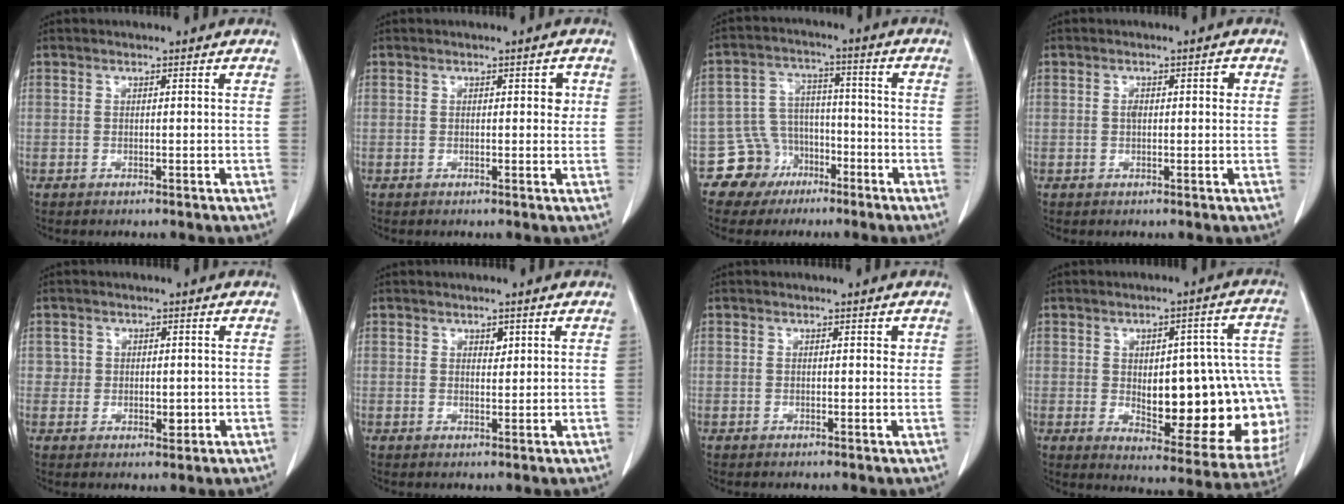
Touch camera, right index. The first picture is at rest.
{"total": 1.7, "force": [0.4, 0.9, 1.5], "torque": [-0.015, 0.008, 0.004]}
{"total": 7.0, "force": [-3.8, 5.9, 0.0], "torque": [0.015, 0.018, -0.059]}
{"total": 2.2, "force": [0.3, 1.0, 2.0], "torque": [-0.032, 0.013, 0.005]}
{"total": 2.7, "force": [0.0, 2.3, 1.3], "torque": [-0.009, 0.002, 0.001]}
{"total": 1.3, "force": [1.0, 0.3, 0.8], "torque": [-0.016, -0.006, 0.018]}
{"total": 1.0, "force": [0.3, 0.6, 0.7], "torque": [-0.006, 0.004, 0.004]}
{"total": 23.0, "force": [-2.3, 8.2, 21.3], "torque": [-0.190, 0.028, 0.002]}